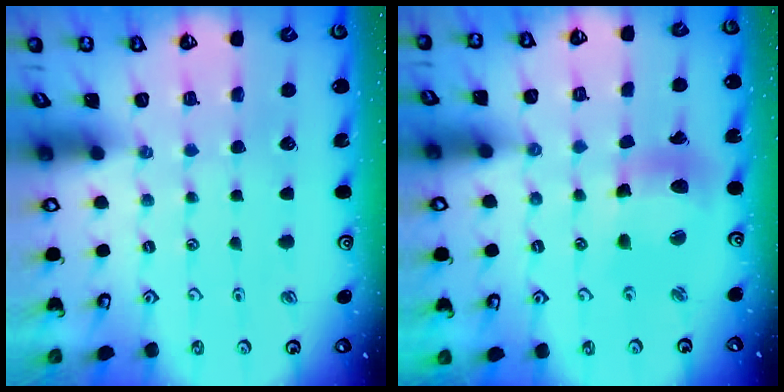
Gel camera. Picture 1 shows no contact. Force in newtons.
{"total": 10.9, "press": 10.7, "slide": 2.3}